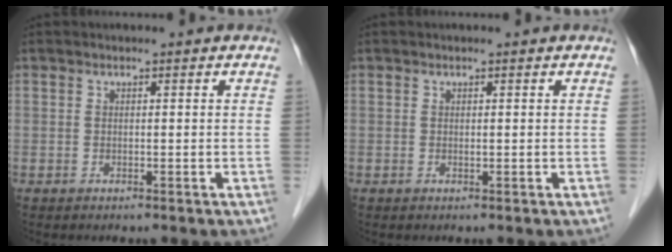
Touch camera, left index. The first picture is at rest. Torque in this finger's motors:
{"motor_torque": [0.04, 0.02, 0.00, 0.00]}